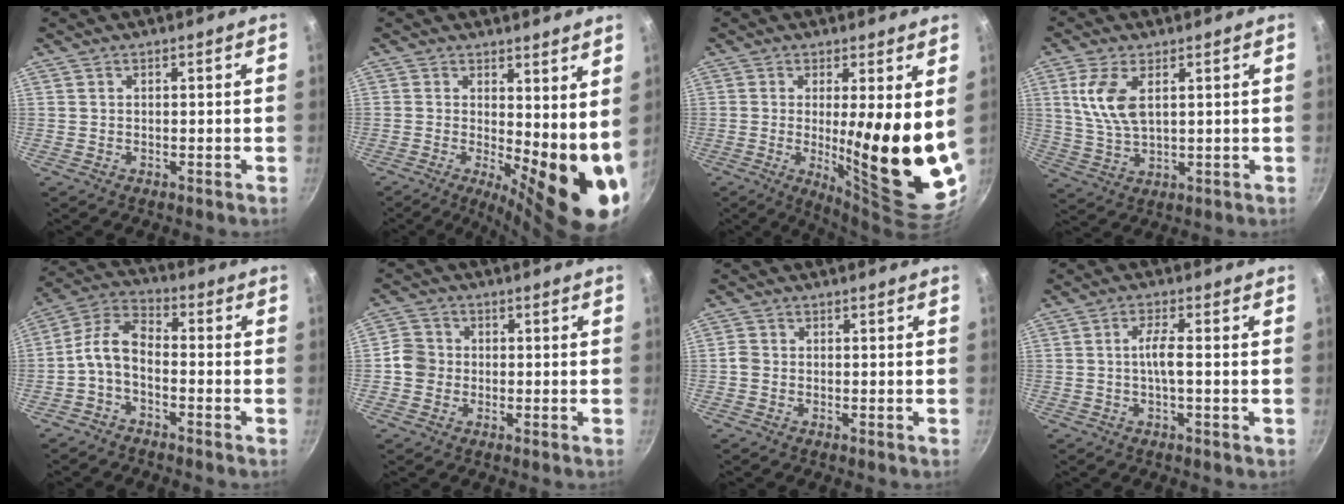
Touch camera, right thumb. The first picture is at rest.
{"total": 13.6, "force": [1.0, 5.1, 12.6], "torque": [-0.140, -0.027, 0.023]}
{"total": 16.7, "force": [0.8, 3.3, 16.4], "torque": [-0.215, -0.050, 0.020]}
{"total": 8.4, "force": [2.6, 4.1, 6.9], "torque": [-0.137, -0.011, 0.056]}
{"total": 8.0, "force": [-2.7, 4.4, 6.2], "torque": [-0.127, 0.046, -0.067]}
{"total": 4.8, "force": [-0.7, 4.4, 1.6], "torque": [-0.008, 0.014, -0.025]}
{"total": 1.7, "force": [-0.6, 1.4, 0.7], "torque": [-0.013, 0.006, -0.015]}
{"total": 3.7, "force": [-0.4, 0.4, 3.7], "torque": [-0.081, 0.009, -0.012]}